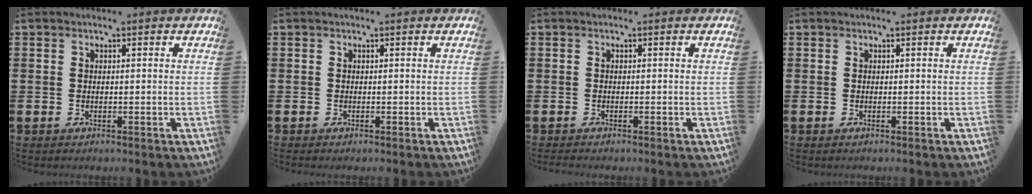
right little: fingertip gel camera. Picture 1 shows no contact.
{"total": 0.0}
{"total": 0.0}
{"total": 0.0}